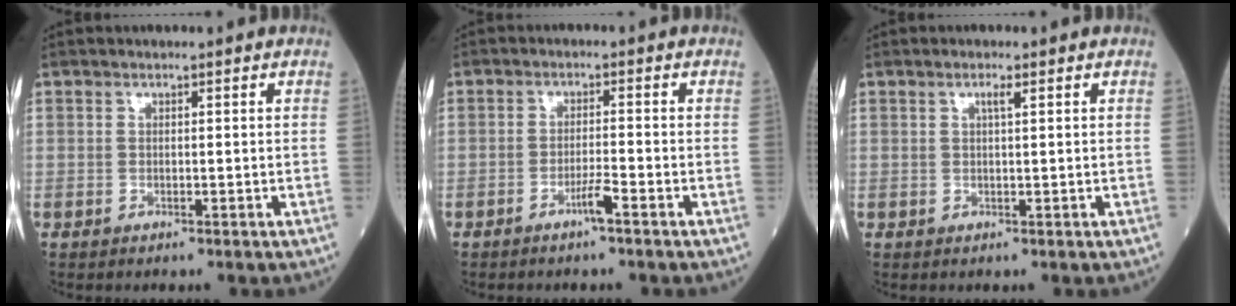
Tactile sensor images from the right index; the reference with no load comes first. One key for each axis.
{"total": 2.7, "fx": -1.7, "fy": -0.3, "fz": 2.0, "tx": -0.041, "ty": -0.002, "tz": -0.033}
{"total": 1.2, "fx": 0.6, "fy": 0.0, "fz": 1.1, "tx": -0.021, "ty": 0.000, "tz": 0.009}